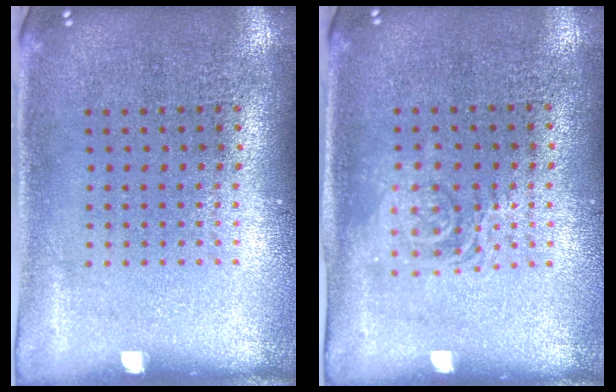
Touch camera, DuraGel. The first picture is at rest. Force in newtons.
{"total": 1.3, "press": 1.2, "slide": 0.5}